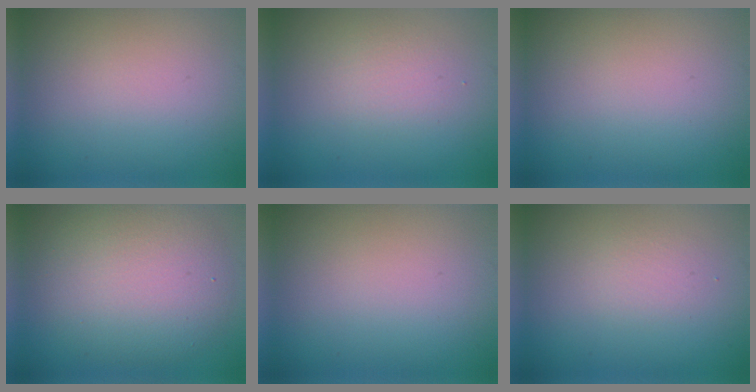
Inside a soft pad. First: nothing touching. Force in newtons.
{"total": 1.7, "press": 1.7, "slide": 0.2}
{"total": 0.0}
{"total": 7.2, "press": 7.2, "slide": 0.5}
{"total": 0.0}
{"total": 1.3, "press": 1.3, "slide": 0.0}